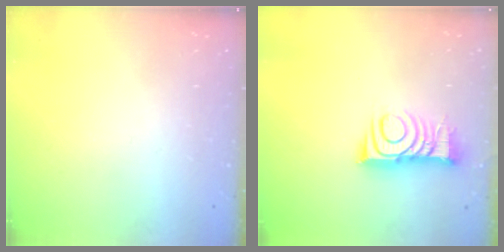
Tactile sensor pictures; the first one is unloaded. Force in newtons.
{"total": 10.3, "press": 10.3, "slide": 0.4}